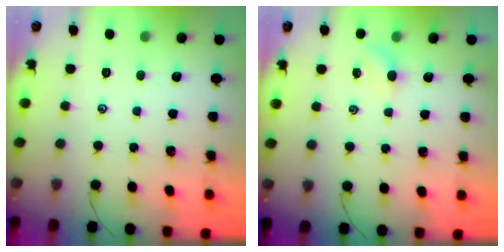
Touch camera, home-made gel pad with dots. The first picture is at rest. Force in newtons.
{"total": 3.3, "press": 3.1, "slide": 0.9}